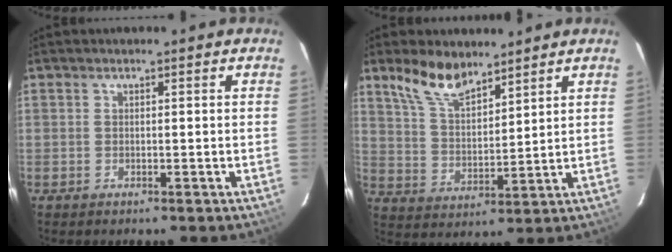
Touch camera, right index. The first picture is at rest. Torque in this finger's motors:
{"motor_torque": [0.84, 0.83, 0.38, 0.08]}